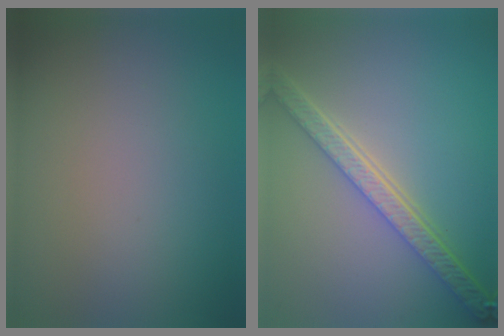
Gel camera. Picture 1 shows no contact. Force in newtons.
{"total": 5.3, "press": 4.0, "slide": 3.4}